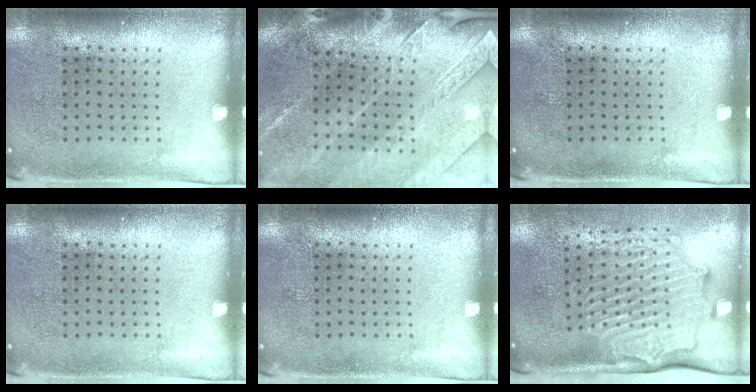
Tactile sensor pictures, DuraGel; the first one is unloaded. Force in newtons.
{"total": 2.9, "press": 2.9, "slide": 0.4}
{"total": 0.0}
{"total": 0.0}
{"total": 0.0}
{"total": 3.0, "press": 2.3, "slide": 2.0}